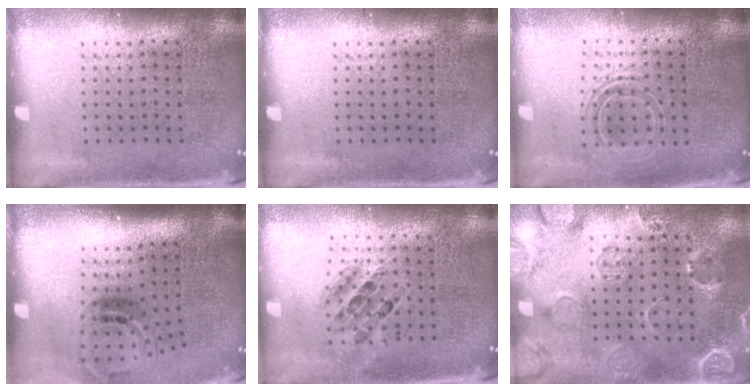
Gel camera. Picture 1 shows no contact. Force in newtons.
{"total": 0.0}
{"total": 1.6, "press": 1.2, "slide": 1.0}
{"total": 2.0, "press": 1.2, "slide": 1.6}
{"total": 0.7, "press": 0.7, "slide": 0.1}
{"total": 2.6, "press": 2.0, "slide": 1.7}